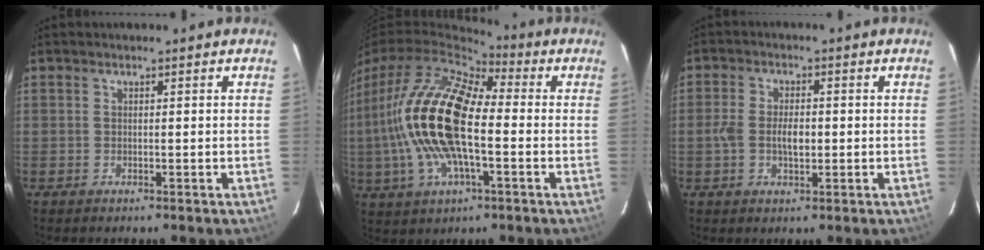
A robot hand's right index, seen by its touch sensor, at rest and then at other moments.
{"total": 18.7, "force": [-1.1, 7.5, 17.1], "torque": [-0.336, 0.003, -0.027]}
{"total": 5.3, "force": [-0.7, 2.7, 4.5], "torque": [-0.090, 0.004, -0.015]}